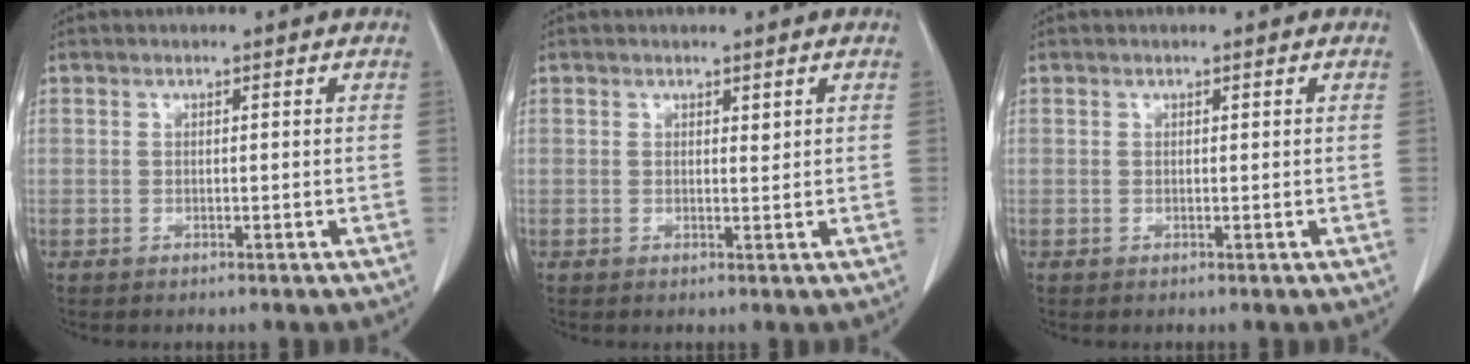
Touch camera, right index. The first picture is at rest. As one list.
[{"total": 0.7, "force": [0.5, 0.2, 0.4], "torque": [-0.005, -0.005, 0.007]}, {"total": 0.0}]